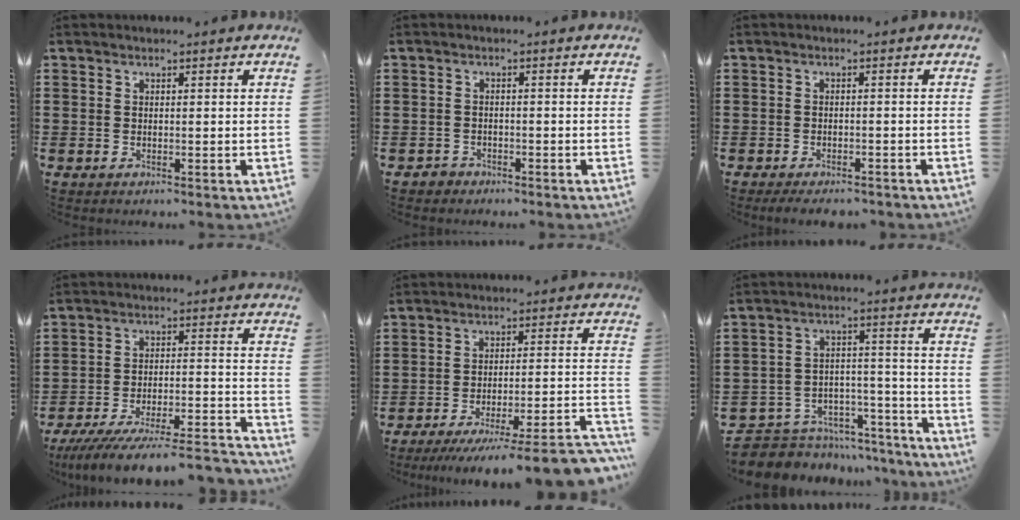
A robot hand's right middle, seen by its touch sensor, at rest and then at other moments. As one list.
[{"total": 1.3, "force": [-1.1, 0.6, 0.0], "torque": [-0.004, 0.003, -0.026]}, {"total": 1.8, "force": [-1.8, 0.3, 0.3], "torque": [-0.009, -0.001, -0.036]}, {"total": 8.0, "force": [-7.4, 0.3, 3.1], "torque": [-0.057, -0.003, -0.146]}, {"total": 8.4, "force": [-7.2, -0.1, 4.4], "torque": [-0.057, -0.002, -0.136]}, {"total": 6.1, "force": [-5.7, 2.2, 0.4], "torque": [-0.016, 0.017, -0.114]}]